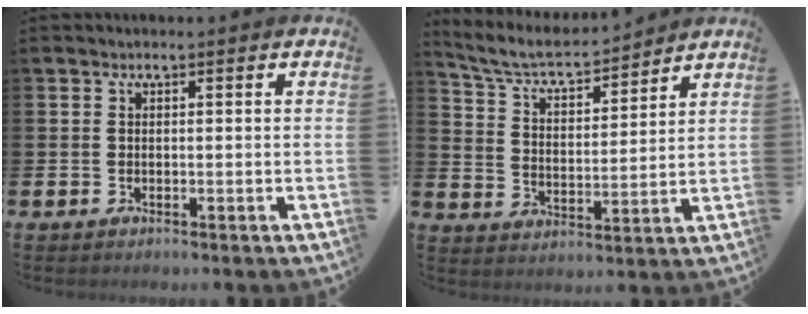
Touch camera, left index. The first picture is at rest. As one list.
[{"total": 6.4, "force": [5.9, 1.4, 2.1], "torque": [-0.075, -0.037, 0.100]}]